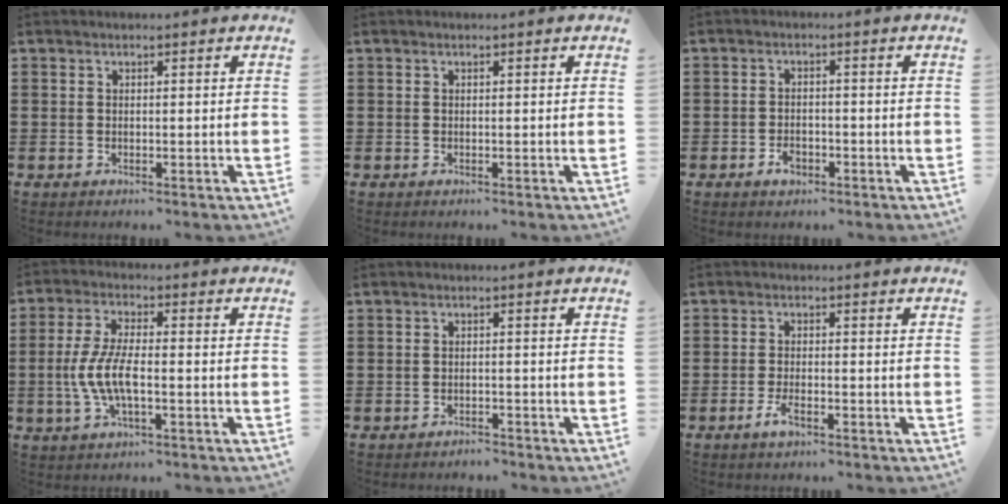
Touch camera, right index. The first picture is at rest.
{"total": 0.0}
{"total": 2.4, "force": [-1.4, 1.4, 1.3], "torque": [-0.026, 0.001, -0.027]}
{"total": 6.6, "force": [-1.6, 2.2, 6.0], "torque": [-0.139, -0.007, -0.038]}
{"total": 1.4, "force": [-1.4, 0.1, 0.0], "torque": [-0.004, 0.002, -0.030]}
{"total": 2.8, "force": [-1.5, 0.8, 2.2], "torque": [-0.051, -0.007, -0.030]}